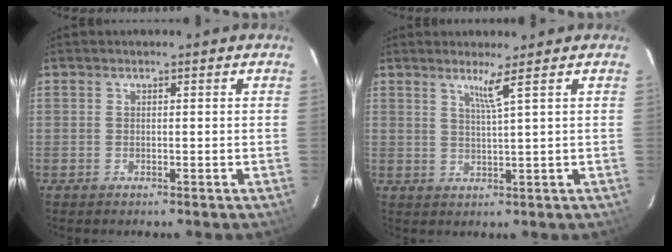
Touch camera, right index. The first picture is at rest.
{"total": 2.9, "force": [1.7, -1.1, 2.0], "torque": [-0.040, -0.015, 0.031]}